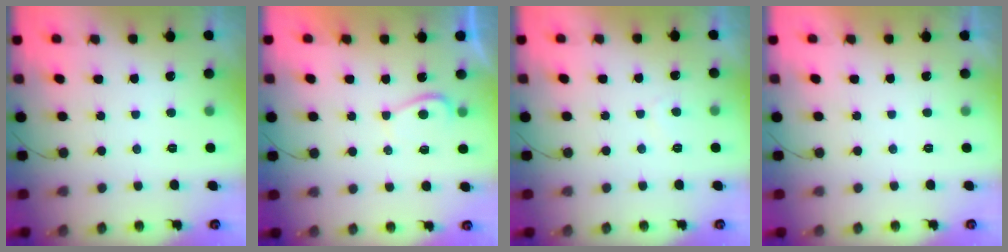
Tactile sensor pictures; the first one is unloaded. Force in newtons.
{"total": 1.2, "press": 1.1, "slide": 0.6}
{"total": 2.1, "press": 2.0, "slide": 0.6}
{"total": 2.1, "press": 2.1, "slide": 0.4}